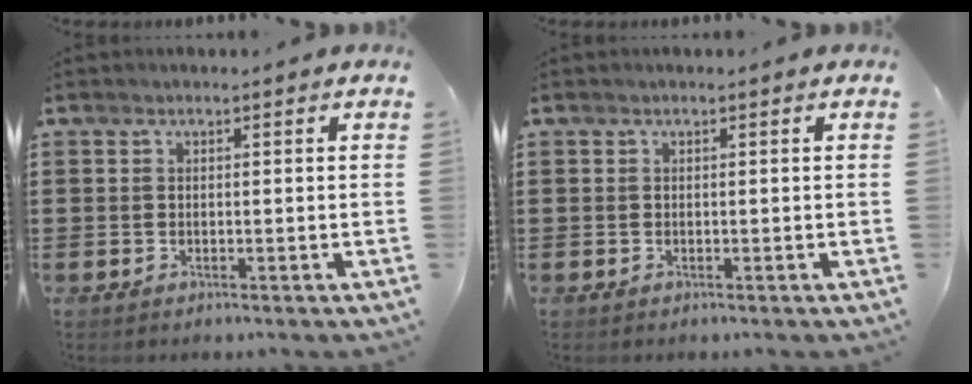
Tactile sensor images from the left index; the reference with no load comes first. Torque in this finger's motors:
{"motor_torque": [-0.04, -0.04, 0.00, 0.00]}